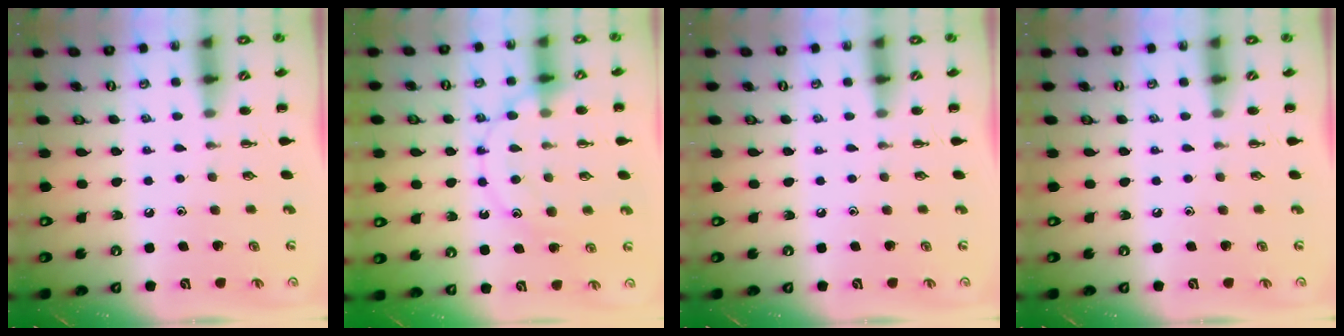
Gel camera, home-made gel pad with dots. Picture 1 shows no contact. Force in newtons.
{"total": 14.3, "press": 14.3, "slide": 1.3}
{"total": 0.0}
{"total": 0.0}